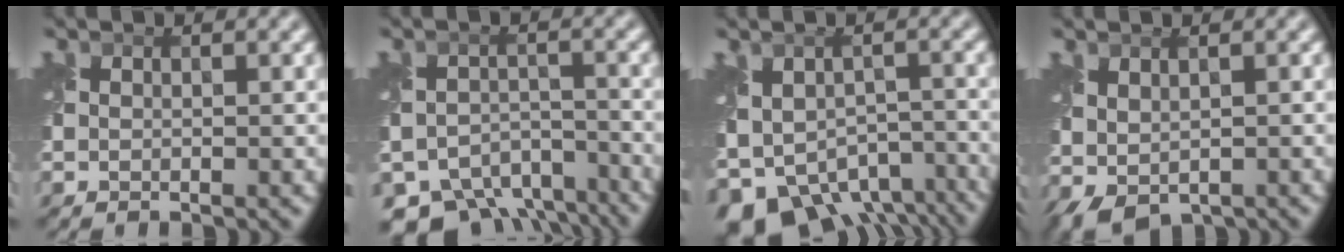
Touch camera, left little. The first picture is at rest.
{"total": 11.0, "force": [-9.4, 4.8, 3.0], "torque": [-0.034, -0.018, -0.130]}
{"total": 10.6, "force": [-6.8, 6.3, 5.3], "torque": [-0.100, -0.025, -0.091]}
{"total": 2.8, "force": [-0.4, 1.8, 2.2], "torque": [-0.045, -0.005, 0.000]}